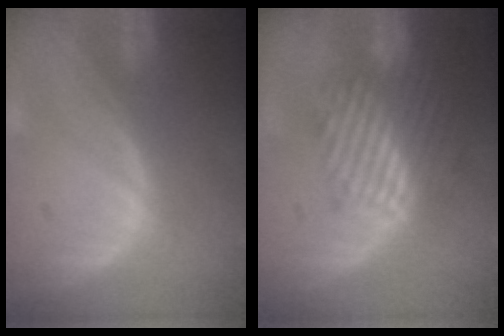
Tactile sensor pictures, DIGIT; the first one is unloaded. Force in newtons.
{"total": 9.5, "press": 8.0, "slide": 5.1}